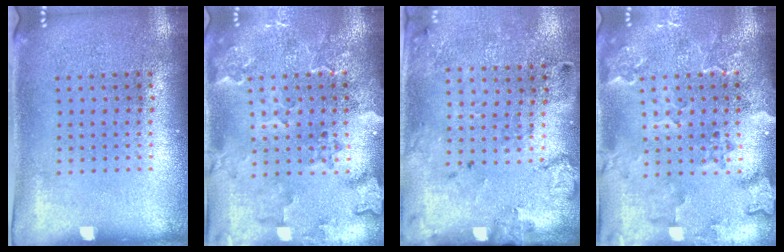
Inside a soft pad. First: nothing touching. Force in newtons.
{"total": 2.3, "press": 2.1, "slide": 0.8}
{"total": 2.1, "press": 1.4, "slide": 1.6}
{"total": 2.3, "press": 2.1, "slide": 0.8}